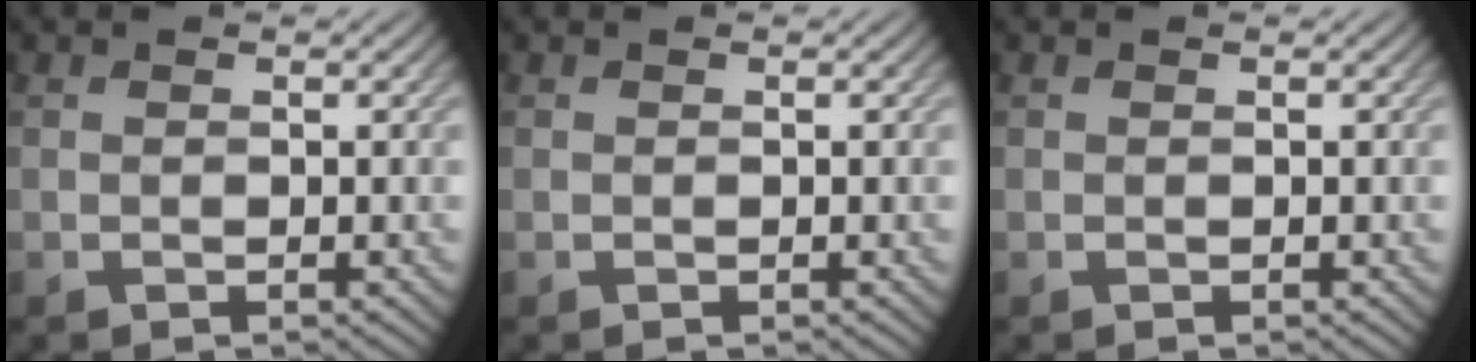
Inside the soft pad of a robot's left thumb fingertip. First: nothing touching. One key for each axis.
{"total": 0.0}
{"total": 0.0}